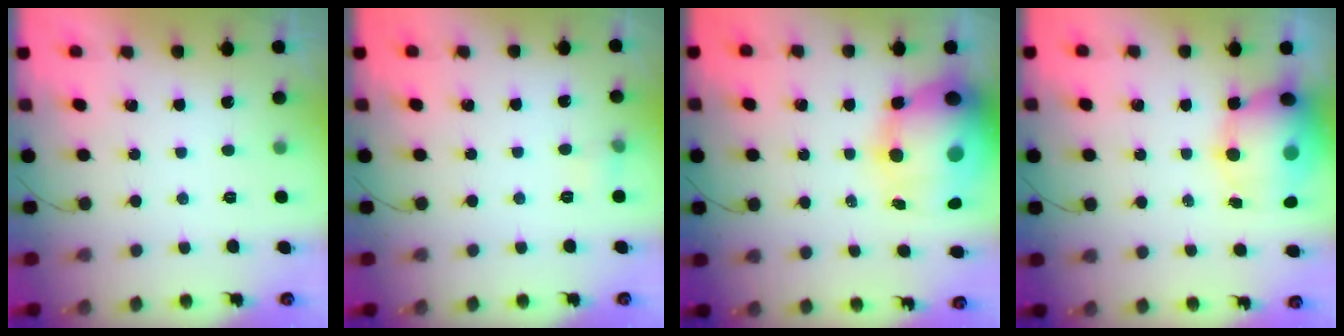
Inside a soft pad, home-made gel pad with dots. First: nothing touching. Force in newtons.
{"total": 4.1, "press": 3.9, "slide": 1.2}
{"total": 22.6, "press": 22.0, "slide": 5.0}
{"total": 14.7, "press": 14.2, "slide": 3.5}